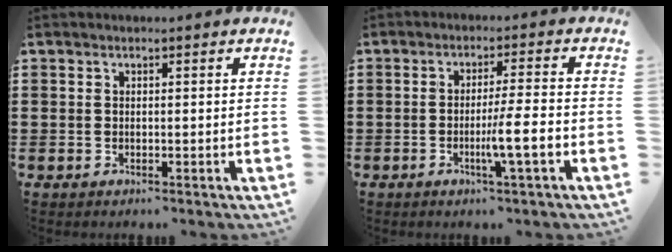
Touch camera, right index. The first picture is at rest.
{"total": 6.1, "force": [-2.1, -0.2, 5.7], "torque": [-0.101, -0.012, -0.038]}